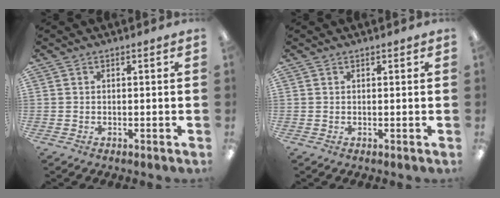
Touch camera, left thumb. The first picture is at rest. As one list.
[{"total": 0.5, "force": [0.4, 0.4, 0.0], "torque": [-0.001, 0.002, 0.006]}]